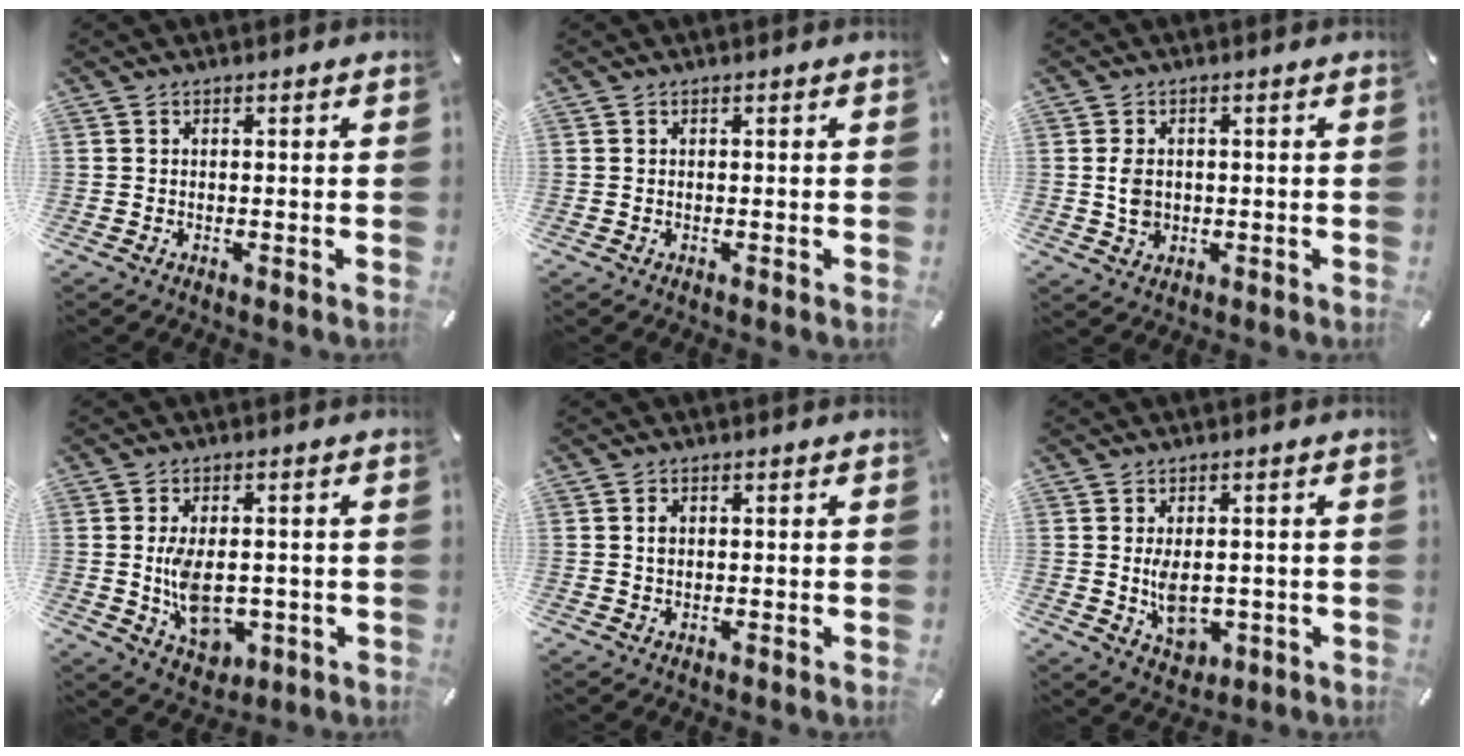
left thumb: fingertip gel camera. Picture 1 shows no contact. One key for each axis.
{"total": 0.0}
{"total": 4.1, "fx": -0.2, "fy": 3.2, "fz": 2.5, "tx": -0.062, "ty": 0.001, "tz": -0.006}
{"total": 9.3, "fx": -0.9, "fy": 6.3, "fz": 6.8, "tx": -0.127, "ty": -0.002, "tz": -0.018}
{"total": 1.4, "fx": 0.2, "fy": 1.0, "fz": 0.9, "tx": -0.021, "ty": 0.005, "tz": 0.002}
{"total": 6.3, "fx": -0.4, "fy": 4.4, "fz": 4.4, "tx": -0.078, "ty": -0.007, "tz": -0.010}